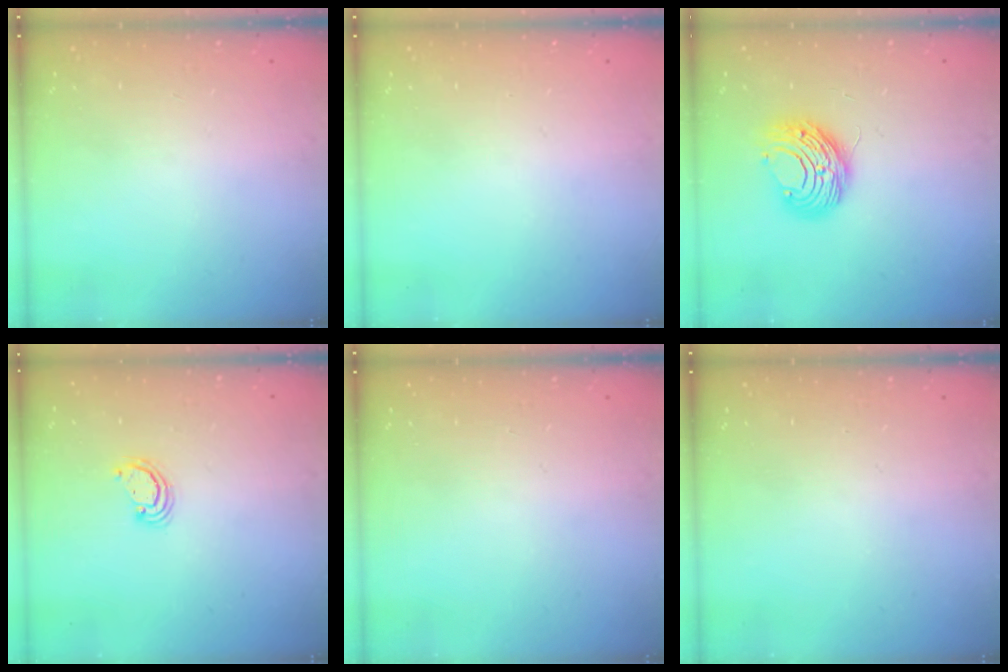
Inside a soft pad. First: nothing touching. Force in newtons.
{"total": 0.0}
{"total": 9.1, "press": 9.1, "slide": 0.5}
{"total": 2.3, "press": 2.3, "slide": 0.3}
{"total": 0.0}
{"total": 0.0}